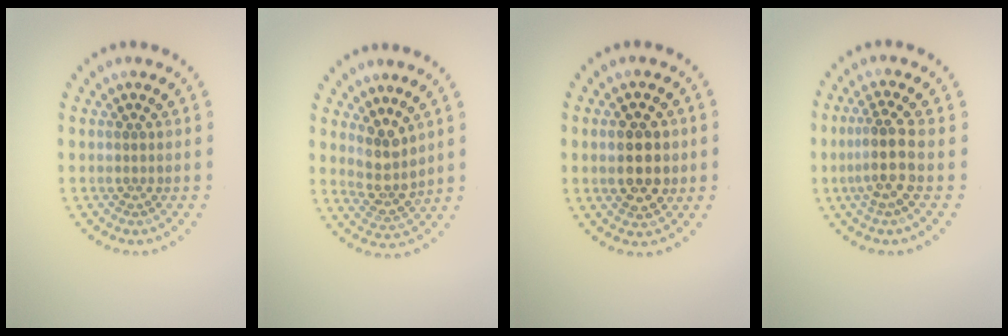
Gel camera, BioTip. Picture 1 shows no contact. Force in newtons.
{"total": 3.0, "press": 2.3, "slide": 1.9}
{"total": 4.6, "press": 4.6, "slide": 0.3}
{"total": 3.3, "press": 2.6, "slide": 2.1}